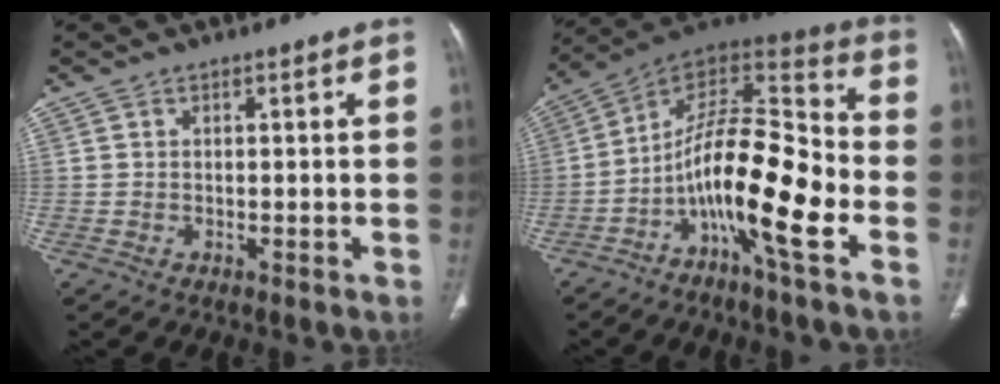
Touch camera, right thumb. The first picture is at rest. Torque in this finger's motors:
{"motor_torque": [2.78, 2.22, 2.08, -0.69, 0.23]}